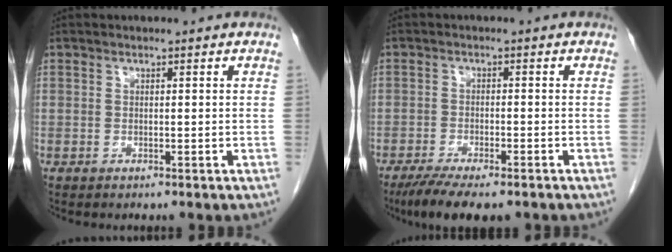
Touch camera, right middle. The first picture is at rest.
{"total": 8.7, "force": [-6.6, 2.1, 5.2], "torque": [-0.081, -0.017, -0.103]}